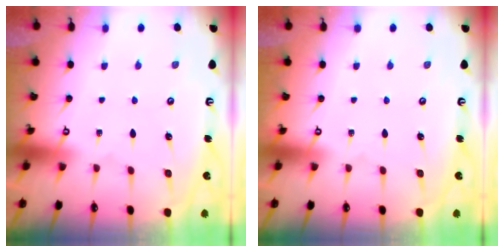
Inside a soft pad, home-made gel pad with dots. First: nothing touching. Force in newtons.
{"total": 0.0}